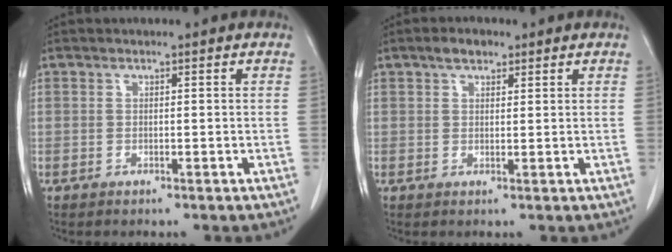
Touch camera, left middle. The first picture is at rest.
{"total": 2.8, "force": [1.9, 1.3, 1.5], "torque": [-0.031, 0.009, 0.032]}